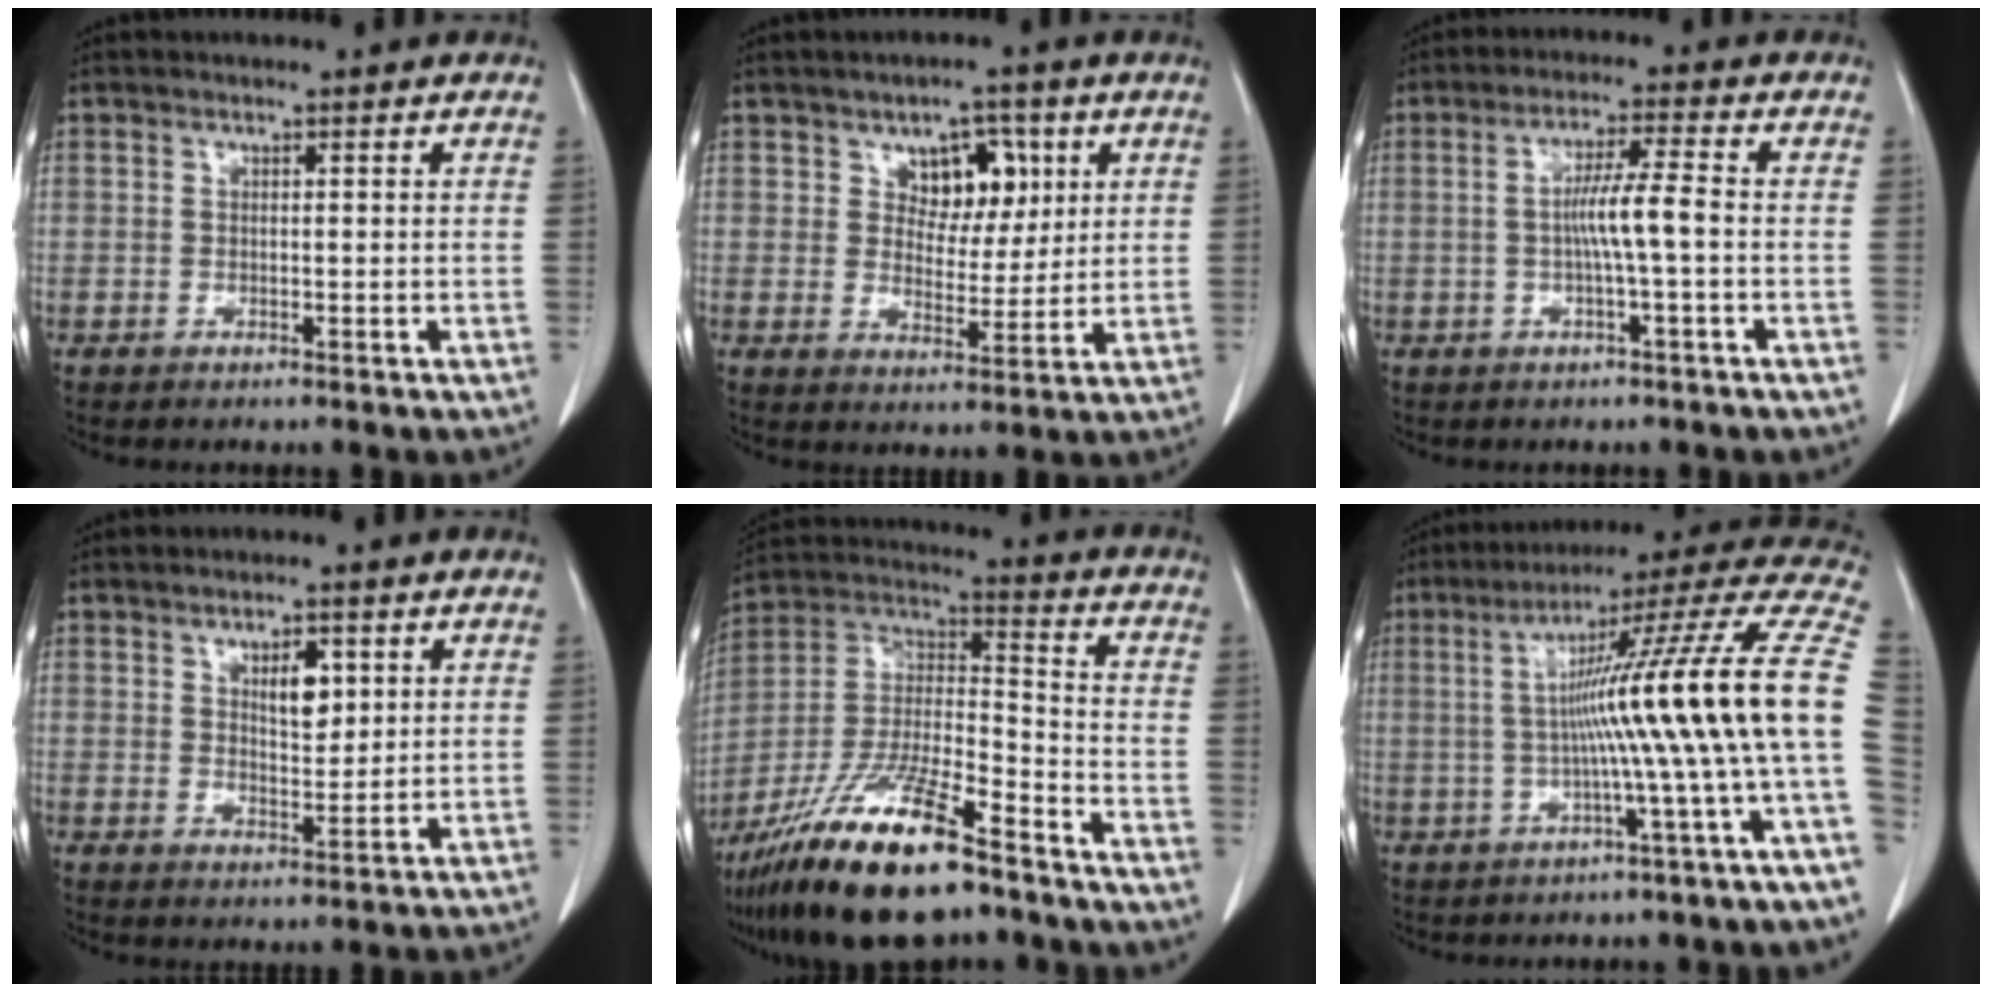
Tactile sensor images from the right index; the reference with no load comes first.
{"total": 6.5, "force": [2.8, 4.3, 4.0], "torque": [-0.048, 0.011, 0.044]}
{"total": 5.4, "force": [-0.7, -0.4, 5.3], "torque": [-0.098, 0.007, -0.014]}
{"total": 4.3, "force": [1.7, 1.9, 3.5], "torque": [-0.056, -0.002, 0.031]}
{"total": 19.8, "force": [-14.4, 3.3, 13.2], "torque": [-0.283, -0.023, -0.263]}
{"total": 17.8, "force": [-1.7, -2.4, 17.5], "torque": [-0.245, 0.027, -0.038]}